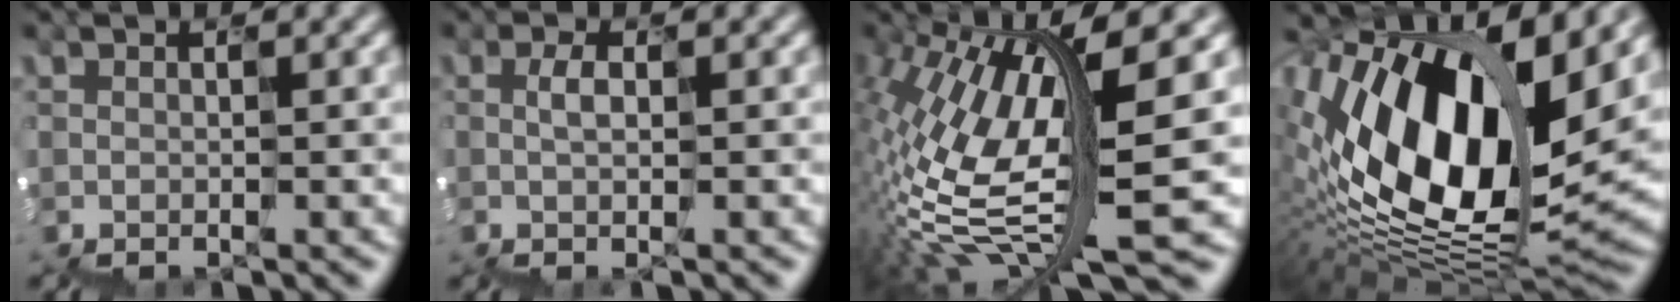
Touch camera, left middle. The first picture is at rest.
{"total": 0.0}
{"total": 10.8, "force": [1.9, 2.9, 10.2], "torque": [-0.234, -0.003, 0.049]}
{"total": 14.4, "force": [4.1, 7.8, 11.3], "torque": [-0.220, 0.011, 0.063]}